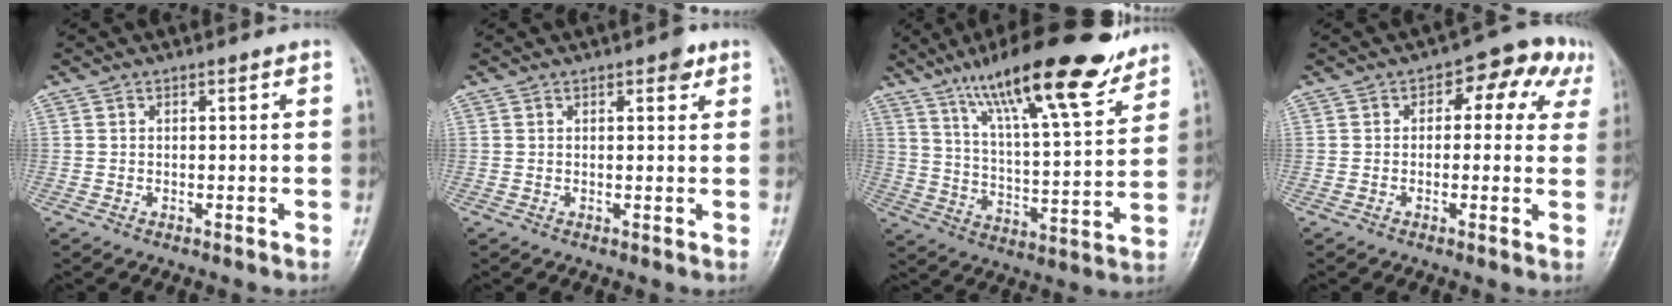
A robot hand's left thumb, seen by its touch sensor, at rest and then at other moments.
{"total": 2.3, "force": [1.3, 1.1, 1.6], "torque": [-0.014, -0.003, 0.014]}
{"total": 21.7, "force": [15.1, 4.5, 14.9], "torque": [-0.216, -0.056, 0.248]}
{"total": 8.4, "force": [2.9, 5.4, 5.7], "torque": [-0.015, 0.018, 0.023]}